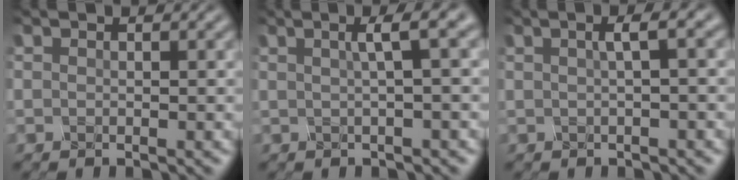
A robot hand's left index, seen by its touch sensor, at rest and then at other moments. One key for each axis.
{"total": 2.5, "fx": 0.5, "fy": -0.1, "fz": 2.5, "tx": -0.035, "ty": 0.014, "tz": 0.022}
{"total": 2.0, "fx": 0.1, "fy": 0.2, "fz": 2.0, "tx": -0.026, "ty": 0.011, "tz": 0.014}